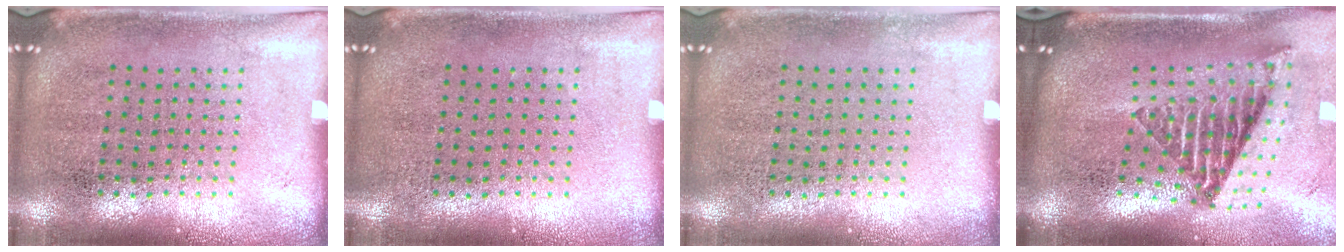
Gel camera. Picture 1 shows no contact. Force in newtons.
{"total": 0.0}
{"total": 0.0}
{"total": 2.7, "press": 1.8, "slide": 2.0}